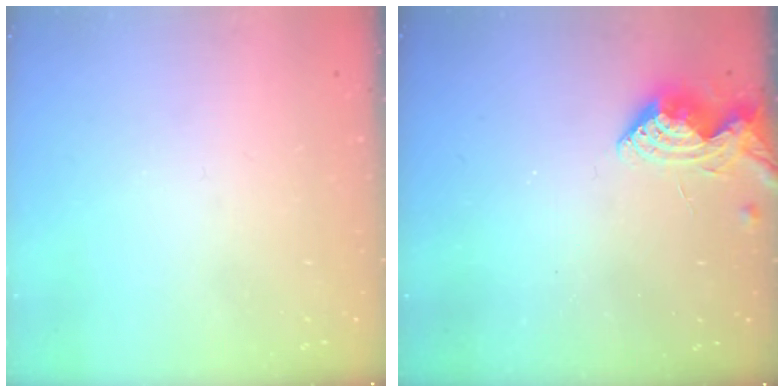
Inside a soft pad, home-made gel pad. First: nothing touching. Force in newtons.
{"total": 7.6, "press": 7.5, "slide": 0.7}